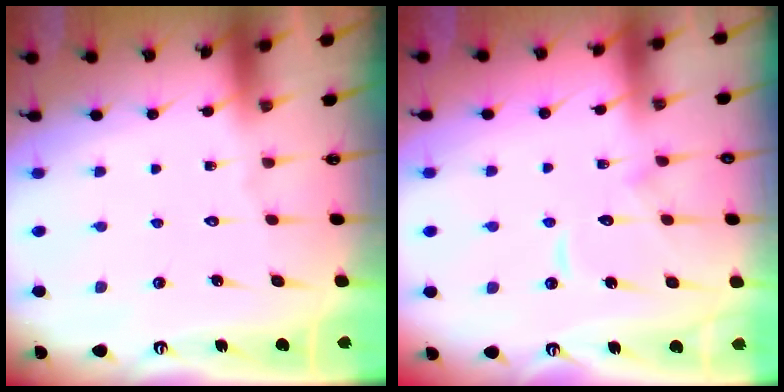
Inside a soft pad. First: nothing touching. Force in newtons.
{"total": 9.3, "press": 9.3, "slide": 0.9}